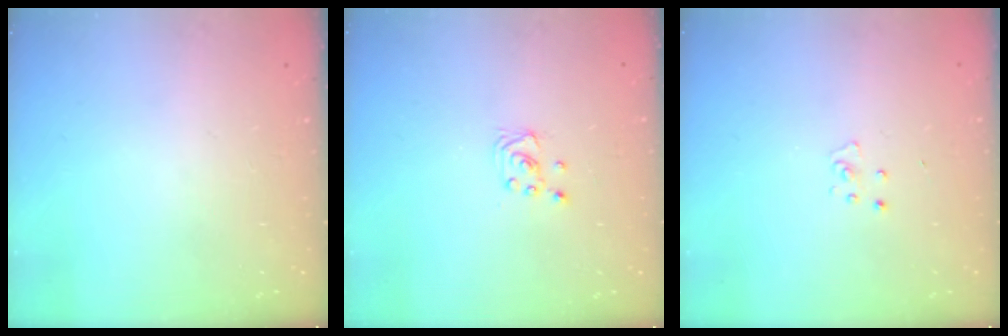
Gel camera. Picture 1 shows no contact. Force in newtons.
{"total": 2.3, "press": 2.3, "slide": 0.2}
{"total": 2.6, "press": 2.6, "slide": 0.2}